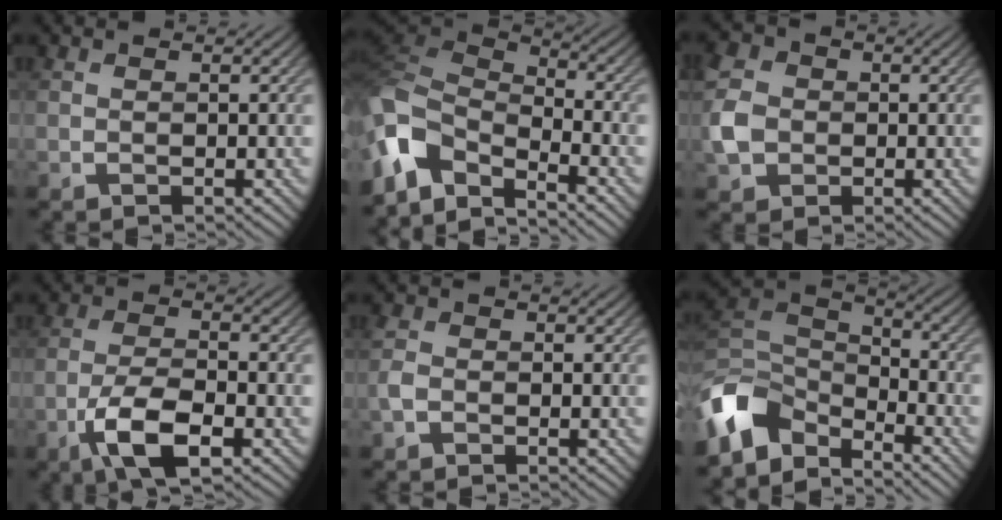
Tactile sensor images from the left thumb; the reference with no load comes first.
{"total": 10.5, "force": [-6.2, 5.2, 6.7], "torque": [-0.155, -0.009, -0.133]}
{"total": 5.0, "force": [-0.7, 4.4, 2.4], "torque": [-0.066, 0.003, -0.025]}
{"total": 7.7, "force": [-3.7, 2.9, 6.1], "torque": [-0.129, 0.001, -0.078]}
{"total": 2.1, "force": [-1.0, 1.5, 1.1], "torque": [-0.025, 0.003, -0.029]}
{"total": 9.6, "force": [-6.5, 5.3, 4.6], "torque": [-0.112, -0.004, -0.143]}